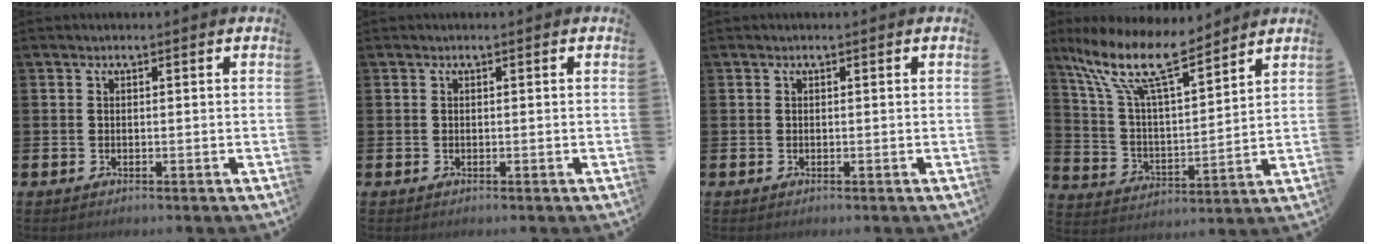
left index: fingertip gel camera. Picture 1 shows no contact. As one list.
[{"total": 0.0}, {"total": 0.0}, {"total": 12.9, "force": [10.2, 3.4, 7.1], "torque": [-0.180, -0.047, 0.182]}]